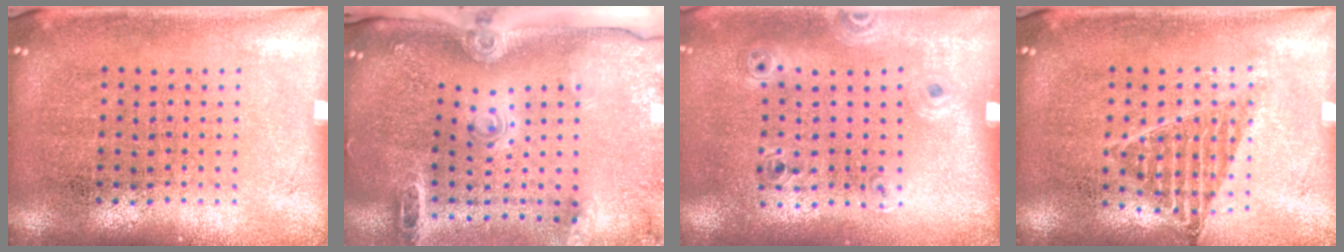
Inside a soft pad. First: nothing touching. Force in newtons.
{"total": 2.9, "press": 2.1, "slide": 2.1}
{"total": 1.1, "press": 1.0, "slide": 0.5}
{"total": 0.9, "press": 0.9, "slide": 0.2}